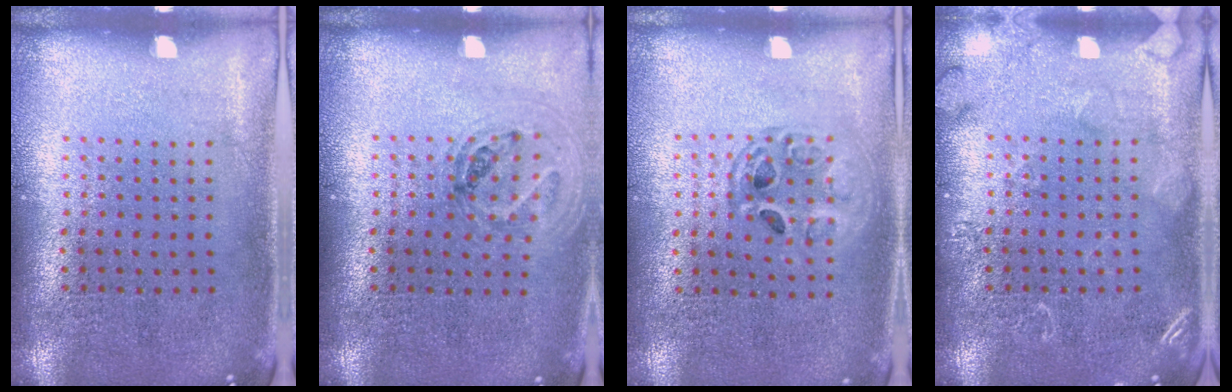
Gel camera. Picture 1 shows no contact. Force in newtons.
{"total": 0.9, "press": 0.9, "slide": 0.1}
{"total": 1.5, "press": 1.3, "slide": 0.7}
{"total": 2.0, "press": 2.0, "slide": 0.2}